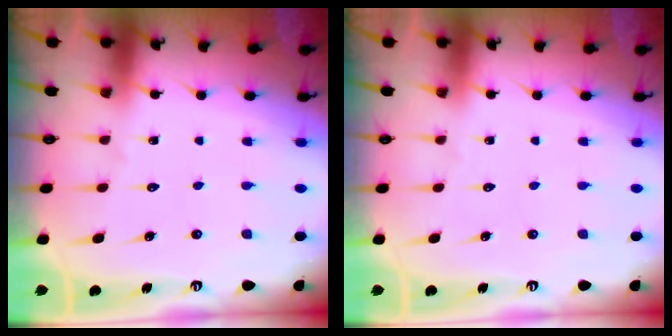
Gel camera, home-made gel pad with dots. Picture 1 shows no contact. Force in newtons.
{"total": 0.0}